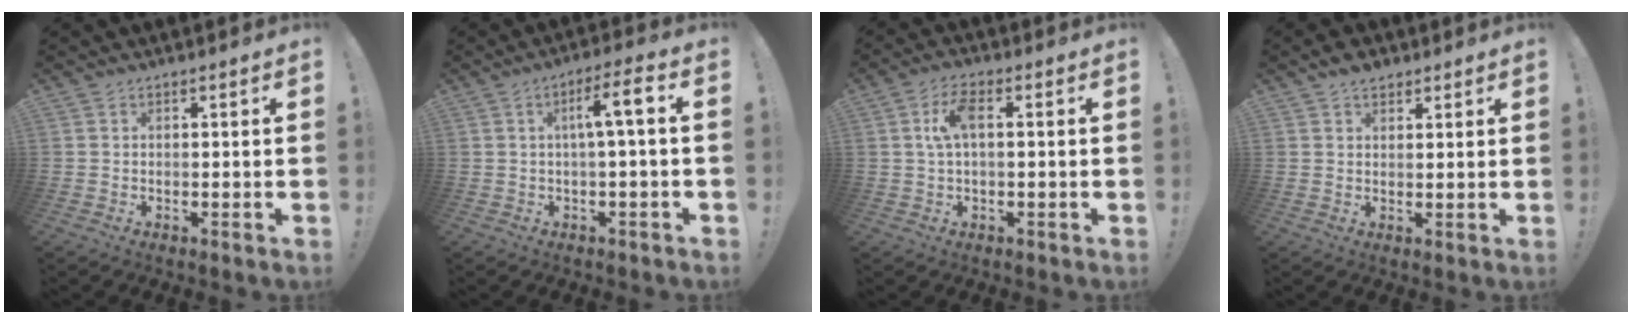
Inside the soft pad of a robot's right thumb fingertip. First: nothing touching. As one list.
[{"total": 6.9, "force": [0.6, 0.7, 6.8], "torque": [-0.114, 0.005, 0.001]}, {"total": 6.5, "force": [0.9, 3.0, 5.8], "torque": [-0.105, 0.012, 0.013]}, {"total": 4.3, "force": [3.4, 2.4, 1.2], "torque": [-0.015, -0.012, 0.061]}]